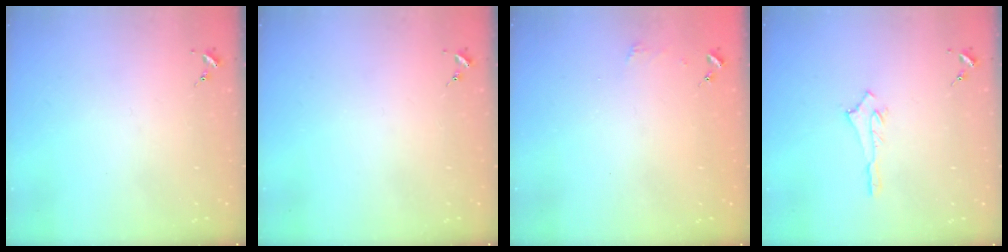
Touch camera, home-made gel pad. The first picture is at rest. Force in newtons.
{"total": 0.0}
{"total": 2.4, "press": 2.4, "slide": 0.2}
{"total": 3.0, "press": 3.0, "slide": 0.2}